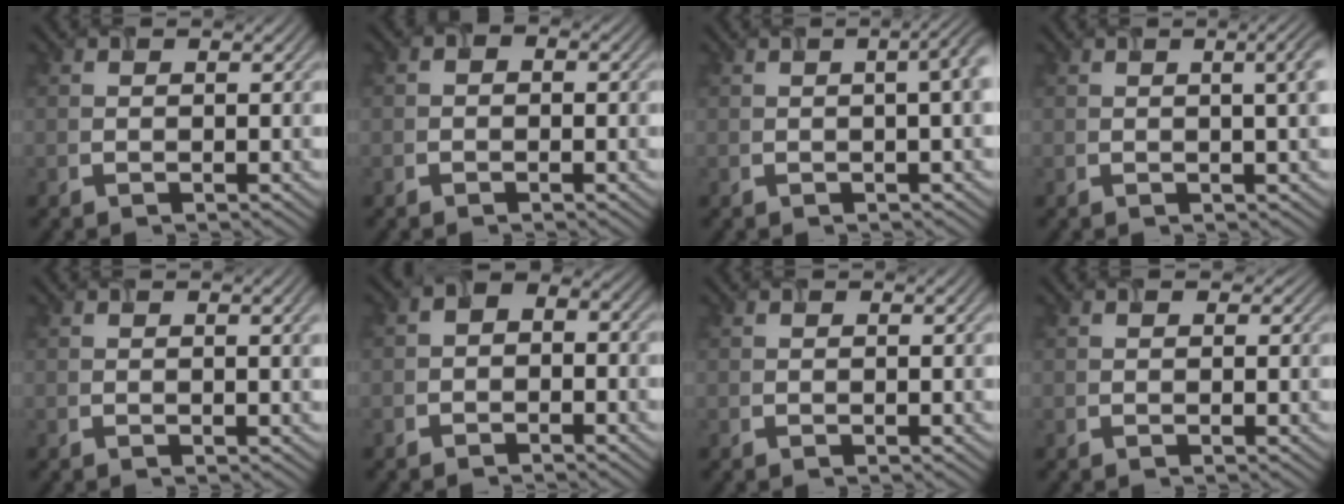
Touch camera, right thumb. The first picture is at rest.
{"total": 1.2, "force": [-0.4, 0.9, 0.6], "torque": [-0.011, -0.001, -0.012]}
{"total": 3.7, "force": [0.5, 1.1, 3.5], "torque": [-0.041, 0.015, 0.006]}
{"total": 3.0, "force": [0.6, 0.6, 2.8], "torque": [-0.035, 0.010, 0.008]}
{"total": 1.5, "force": [0.5, 0.3, 1.4], "torque": [-0.018, 0.001, 0.008]}
{"total": 3.2, "force": [-0.9, 2.3, 1.9], "torque": [-0.031, 0.007, -0.028]}
{"total": 0.0}
{"total": 0.6, "force": [0.4, 0.4, 0.3], "torque": [-0.005, -0.002, 0.005]}